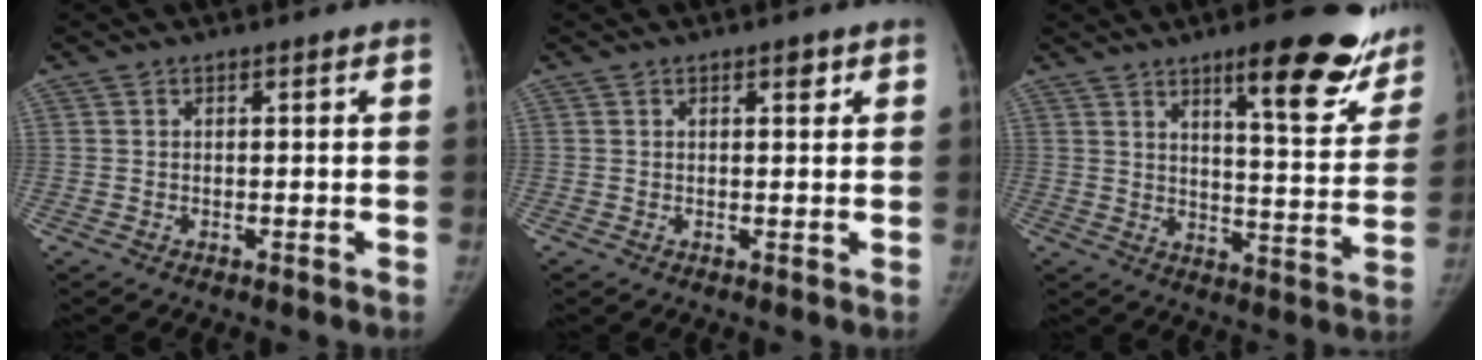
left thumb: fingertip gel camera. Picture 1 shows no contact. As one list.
[{"total": 1.4, "force": [0.8, 0.6, 1.0], "torque": [-0.007, -0.002, 0.010]}, {"total": 18.2, "force": [11.6, 4.8, 13.2], "torque": [-0.122, -0.068, 0.156]}]